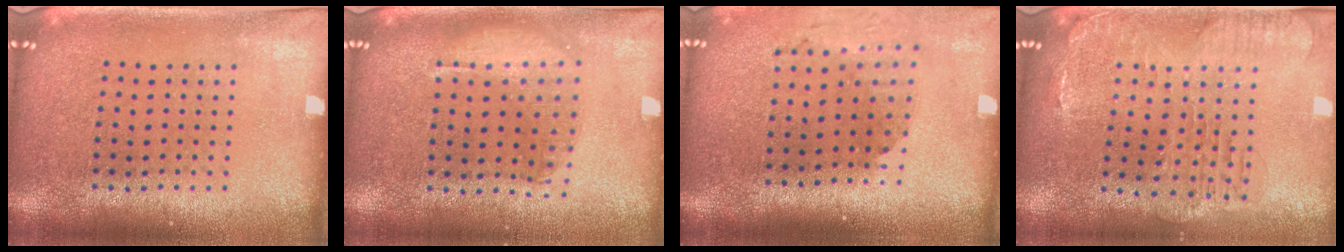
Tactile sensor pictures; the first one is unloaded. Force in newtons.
{"total": 1.3, "press": 1.2, "slide": 0.4}
{"total": 1.9, "press": 1.4, "slide": 1.3}
{"total": 1.5, "press": 1.4, "slide": 0.4}